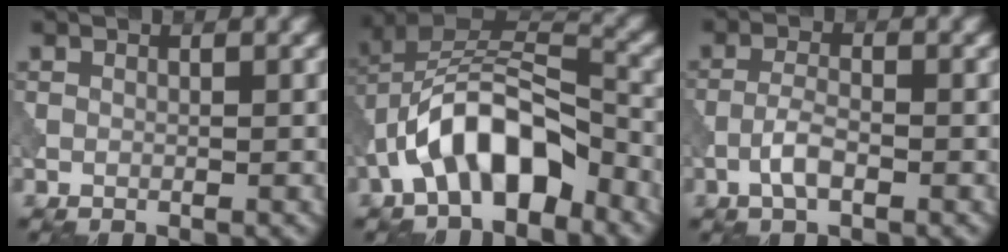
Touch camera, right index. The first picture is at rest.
{"total": 9.5, "force": [-4.3, 4.6, 7.1], "torque": [-0.124, 0.024, -0.083]}
{"total": 2.5, "force": [-1.3, 0.8, 2.0], "torque": [-0.041, 0.005, -0.030]}